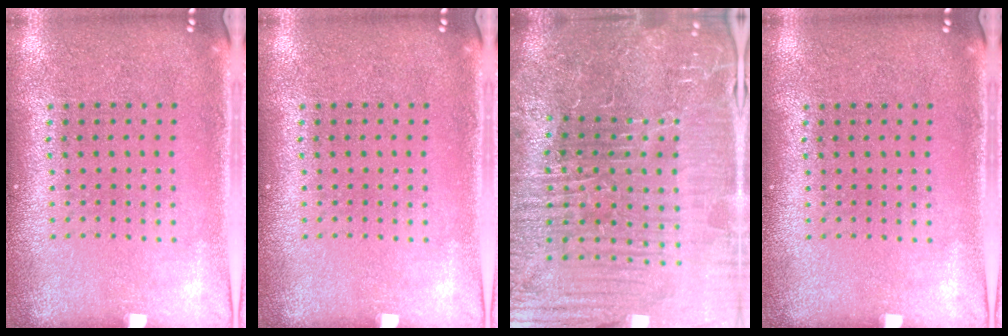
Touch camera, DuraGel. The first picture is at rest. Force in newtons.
{"total": 0.0}
{"total": 6.2, "press": 5.8, "slide": 2.1}
{"total": 0.0}